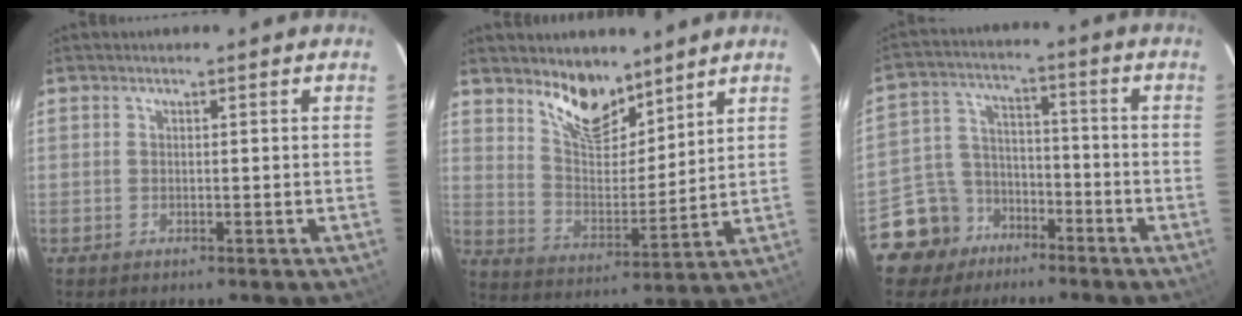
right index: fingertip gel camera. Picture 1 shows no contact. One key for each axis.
{"total": 10.6, "fx": 8.2, "fy": 4.4, "fz": 5.1, "tx": -0.087, "ty": -0.006, "tz": 0.152}
{"total": 9.9, "fx": -6.4, "fy": 7.5, "fz": 1.0, "tx": -0.040, "ty": 0.042, "tz": -0.108}